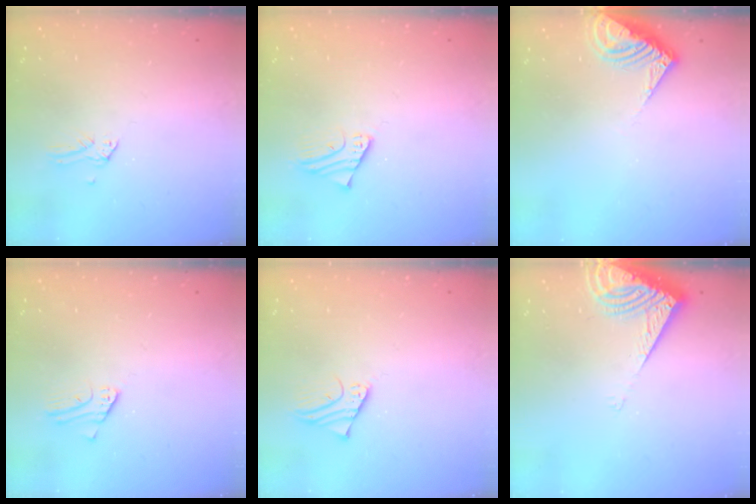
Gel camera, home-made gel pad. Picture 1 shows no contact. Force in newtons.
{"total": 2.3, "press": 2.3, "slide": 0.1}
{"total": 8.8, "press": 8.8, "slide": 0.5}
{"total": 2.0, "press": 2.0, "slide": 0.1}
{"total": 2.1, "press": 2.1, "slide": 0.1}
{"total": 9.5, "press": 9.5, "slide": 1.2}